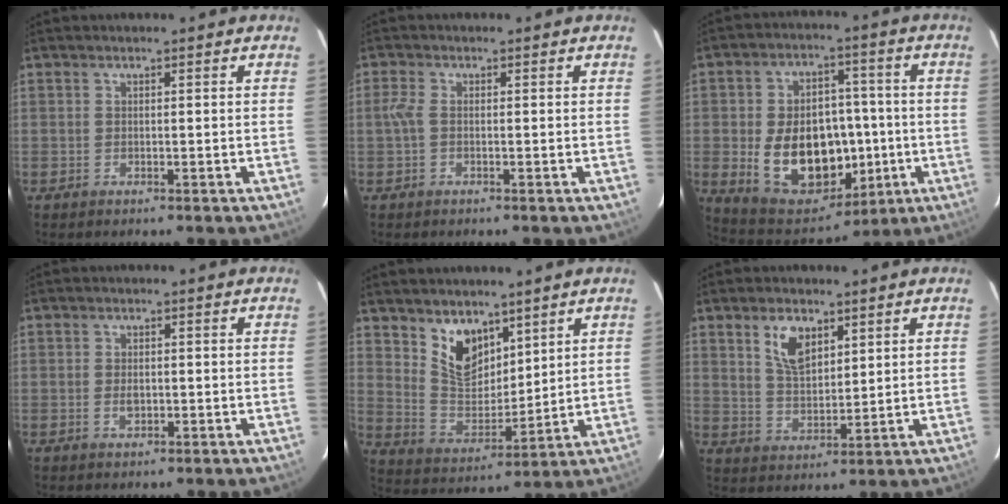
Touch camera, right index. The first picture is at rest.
{"total": 2.1, "force": [-0.2, 0.9, 1.9], "torque": [-0.044, 0.004, -0.006]}
{"total": 19.4, "force": [-3.0, 13.4, 13.7], "torque": [-0.275, 0.013, -0.017]}
{"total": 2.2, "force": [-0.6, 1.5, 1.5], "torque": [-0.028, 0.000, -0.009]}
{"total": 10.1, "force": [6.5, 5.8, 5.0], "torque": [-0.088, -0.002, 0.136]}
{"total": 7.5, "force": [3.8, 3.9, 5.1], "torque": [-0.092, 0.006, 0.078]}